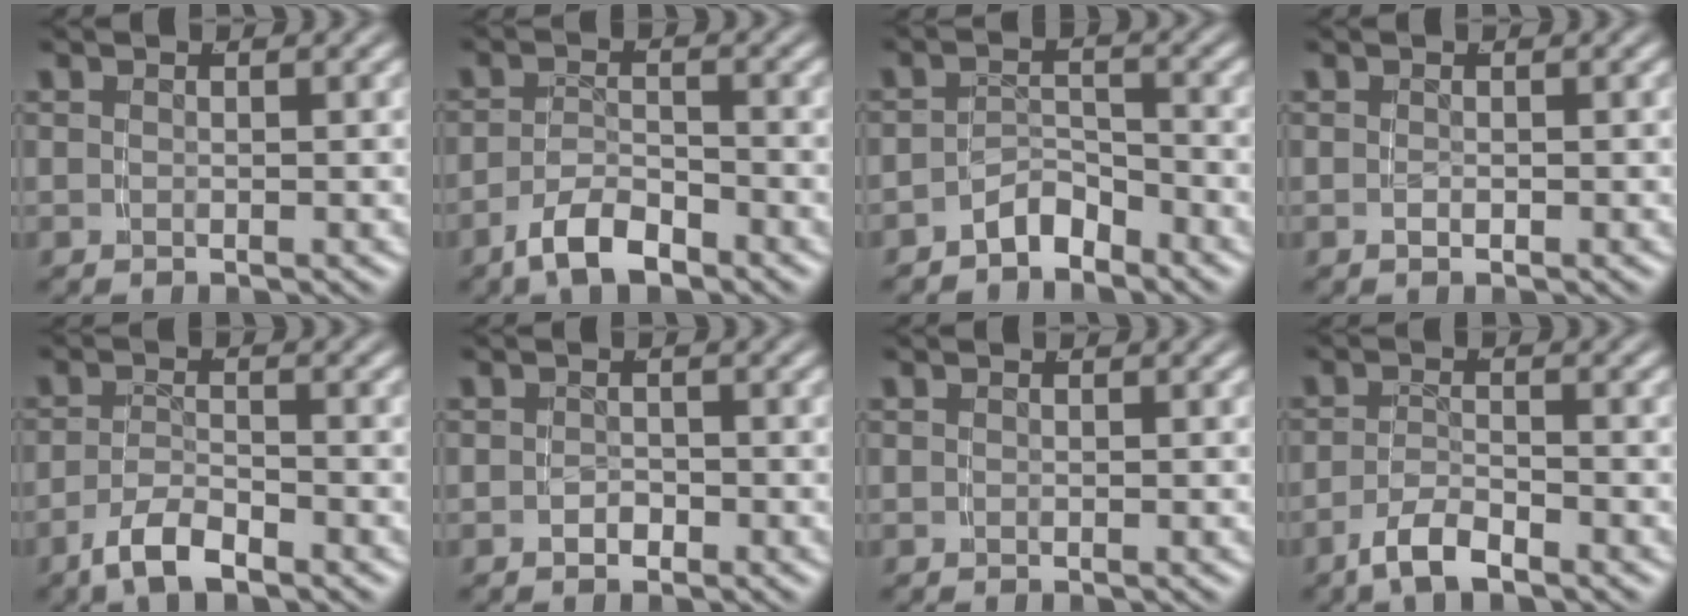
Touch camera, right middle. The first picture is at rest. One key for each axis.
{"total": 3.6, "fx": -2.8, "fy": 1.1, "fz": 2.0, "tx": -0.032, "ty": -0.002, "tz": -0.048}
{"total": 3.2, "fx": -2.9, "fy": 1.0, "fz": 0.8, "tx": -0.007, "ty": -0.005, "tz": -0.051}
{"total": 0.6, "fx": -0.5, "fy": -0.4, "fz": 0.3, "tx": -0.011, "ty": -0.005, "tz": -0.002}
{"total": 3.1, "fx": -2.4, "fy": 0.7, "fz": 1.9, "tx": -0.038, "ty": -0.004, "tz": -0.040}
{"total": 0.9, "fx": -0.8, "fy": 0.4, "fz": 0.2, "tx": -0.005, "ty": -0.003, "tz": -0.012}
{"total": 0.0}
{"total": 2.9, "fx": -2.3, "fy": 0.4, "fz": 1.7, "tx": -0.034, "ty": -0.004, "tz": -0.039}